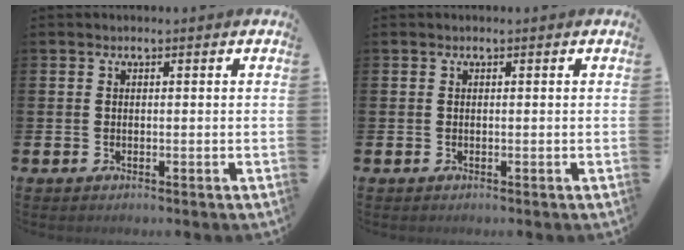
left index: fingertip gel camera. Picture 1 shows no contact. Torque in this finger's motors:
{"motor_torque": [0.01, 0.00, -0.01, 0.01]}